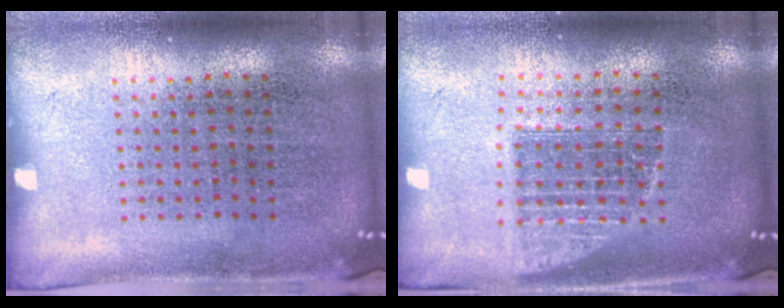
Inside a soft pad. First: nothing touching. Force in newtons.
{"total": 1.4, "press": 1.2, "slide": 0.7}